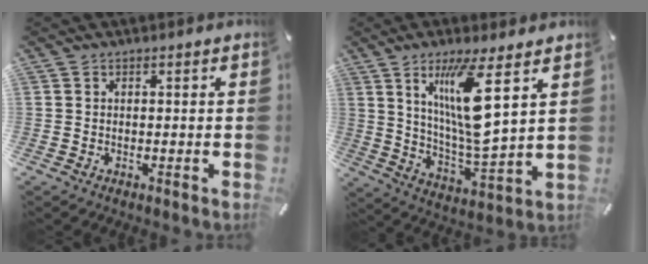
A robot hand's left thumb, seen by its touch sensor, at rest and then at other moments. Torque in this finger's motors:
{"motor_torque": [0.41, 0.51, 1.80, -0.96, 0.30]}